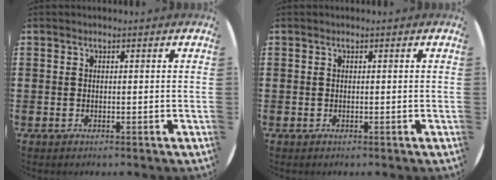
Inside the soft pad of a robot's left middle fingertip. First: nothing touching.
{"total": 0.0}